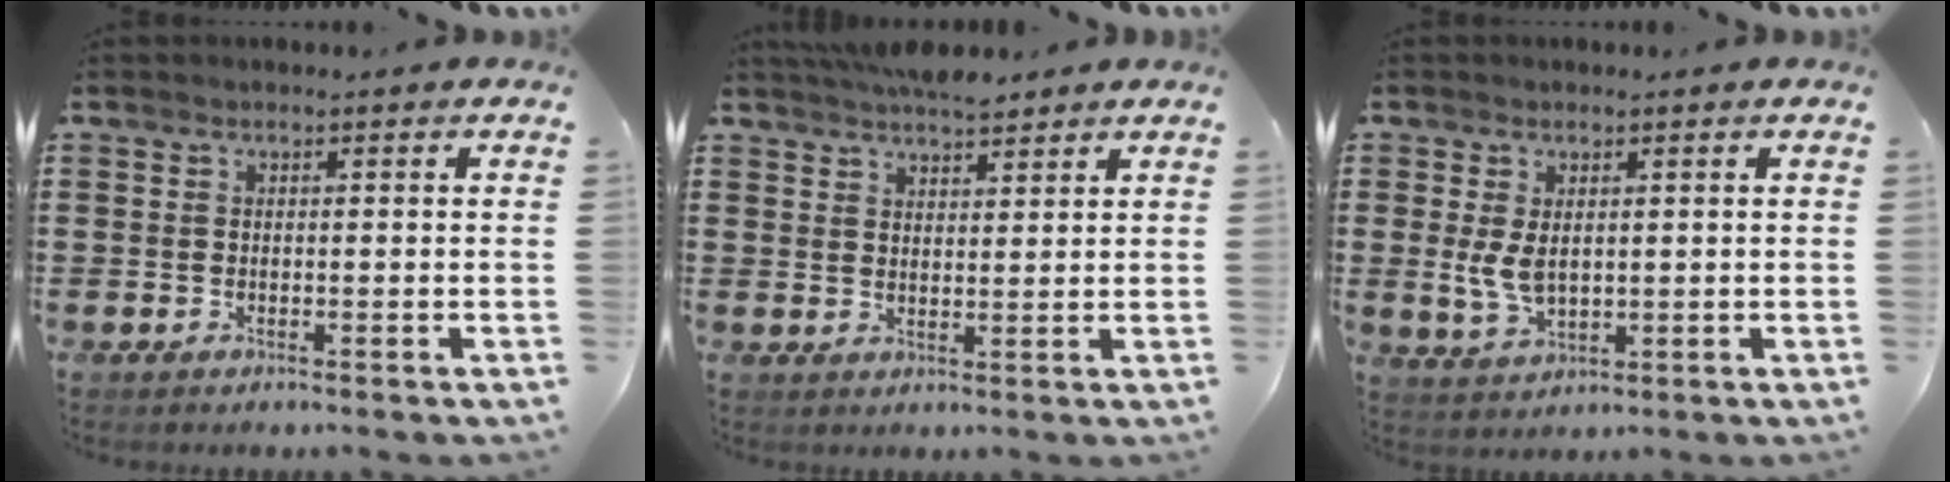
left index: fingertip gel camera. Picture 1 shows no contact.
{"total": 4.6, "force": [4.2, 0.9, 1.6], "torque": [-0.041, -0.007, 0.080]}
{"total": 4.2, "force": [0.6, 2.4, 3.3], "torque": [-0.084, -0.001, 0.007]}